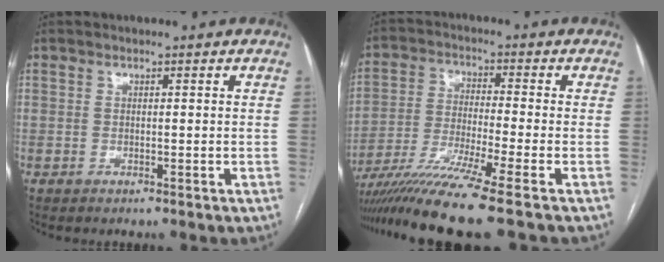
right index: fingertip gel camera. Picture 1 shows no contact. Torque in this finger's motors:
{"motor_torque": [1.54, -0.60, 0.95, 0.21]}